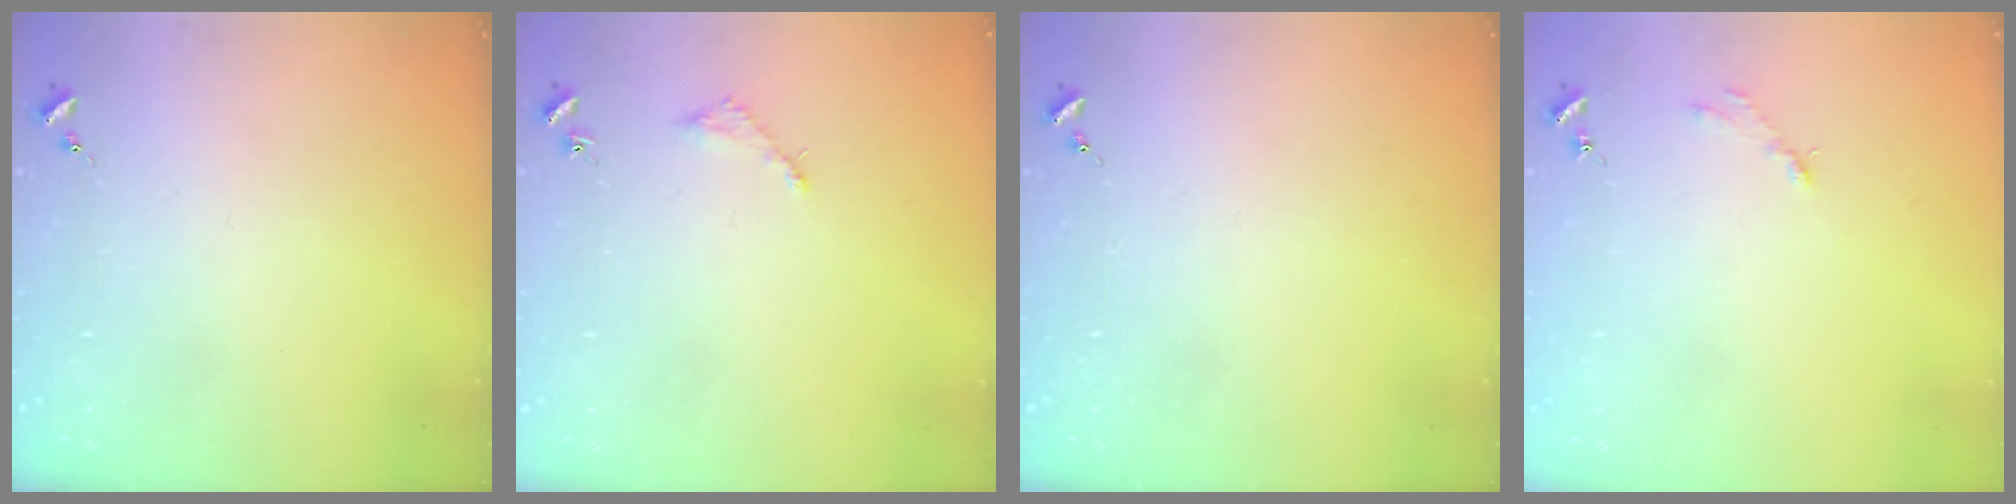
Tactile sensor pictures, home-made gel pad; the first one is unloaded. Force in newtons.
{"total": 3.0, "press": 3.0, "slide": 0.4}
{"total": 0.0}
{"total": 2.8, "press": 2.8, "slide": 0.4}